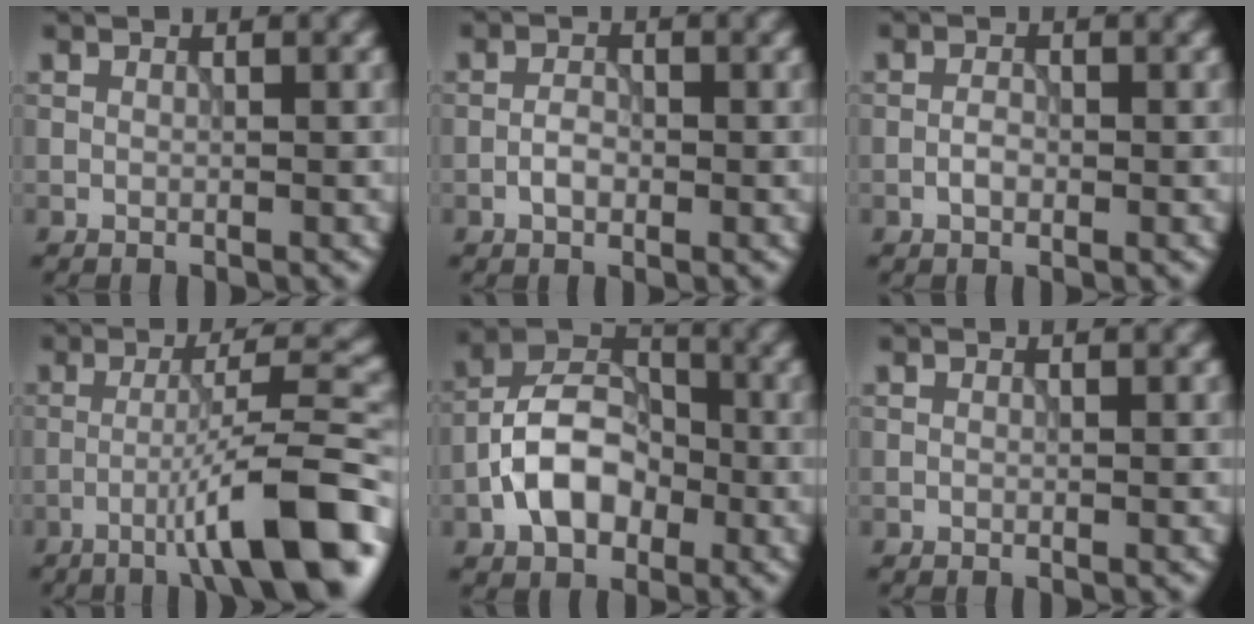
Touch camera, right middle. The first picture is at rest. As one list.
[{"total": 1.6, "force": [-0.6, 0.9, 1.2], "torque": [-0.021, 0.003, -0.015]}, {"total": 1.3, "force": [-0.5, 0.6, 1.0], "torque": [-0.018, 0.002, -0.012]}, {"total": 10.1, "force": [-5.1, 1.1, 8.7], "torque": [-0.125, 0.025, -0.079]}, {"total": 6.8, "force": [-2.3, 4.6, 4.5], "torque": [-0.077, 0.011, -0.047]}, {"total": 0.0}]